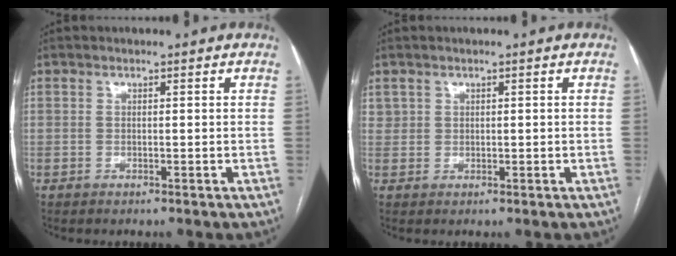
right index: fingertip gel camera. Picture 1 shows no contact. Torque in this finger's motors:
{"motor_torque": [-0.19, 0.13, 0.01, 0.00]}